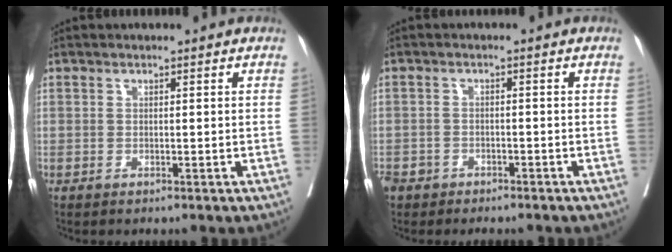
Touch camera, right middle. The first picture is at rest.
{"total": 5.0, "force": [-4.0, 2.8, 1.0], "torque": [-0.018, 0.004, -0.060]}